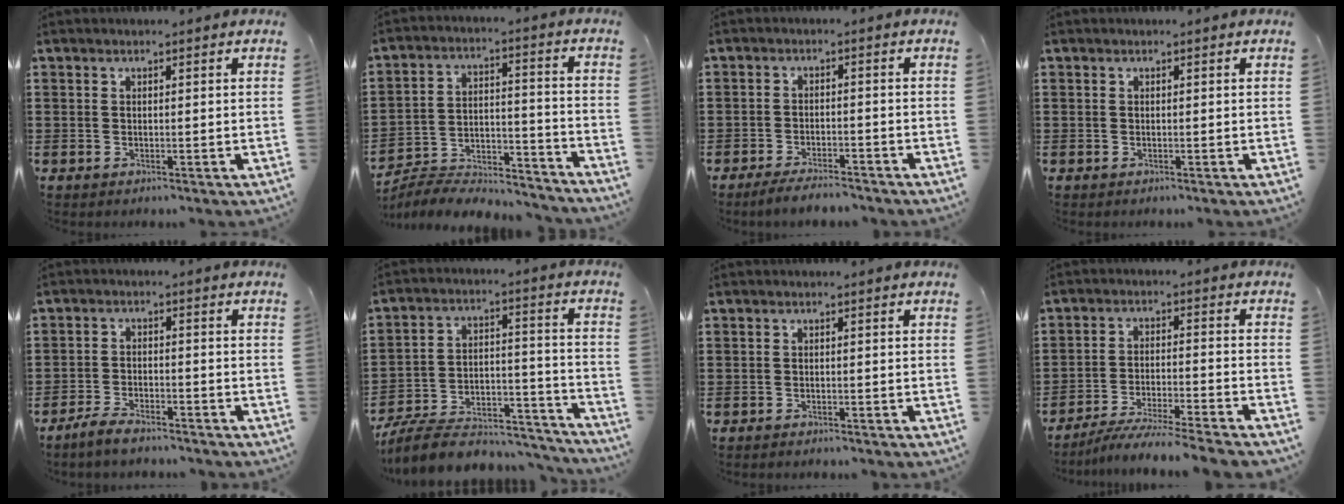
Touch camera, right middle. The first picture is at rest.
{"total": 6.4, "force": [-6.2, 0.7, 1.0], "torque": [-0.016, 0.005, -0.126]}
{"total": 3.4, "force": [-3.3, 0.5, 0.7], "torque": [-0.014, 0.003, -0.068]}
{"total": 0.0}
{"total": 3.4, "force": [-3.1, 0.5, 1.2], "torque": [-0.037, 0.003, -0.067]}
{"total": 8.9, "force": [-8.0, 2.2, 3.2], "torque": [-0.053, 0.016, -0.152]}
{"total": 0.8, "force": [-0.8, 0.1, 0.1], "torque": [-0.003, 0.000, -0.016]}
{"total": 6.2, "force": [-5.8, -0.4, 2.1], "torque": [-0.044, -0.014, -0.115]}